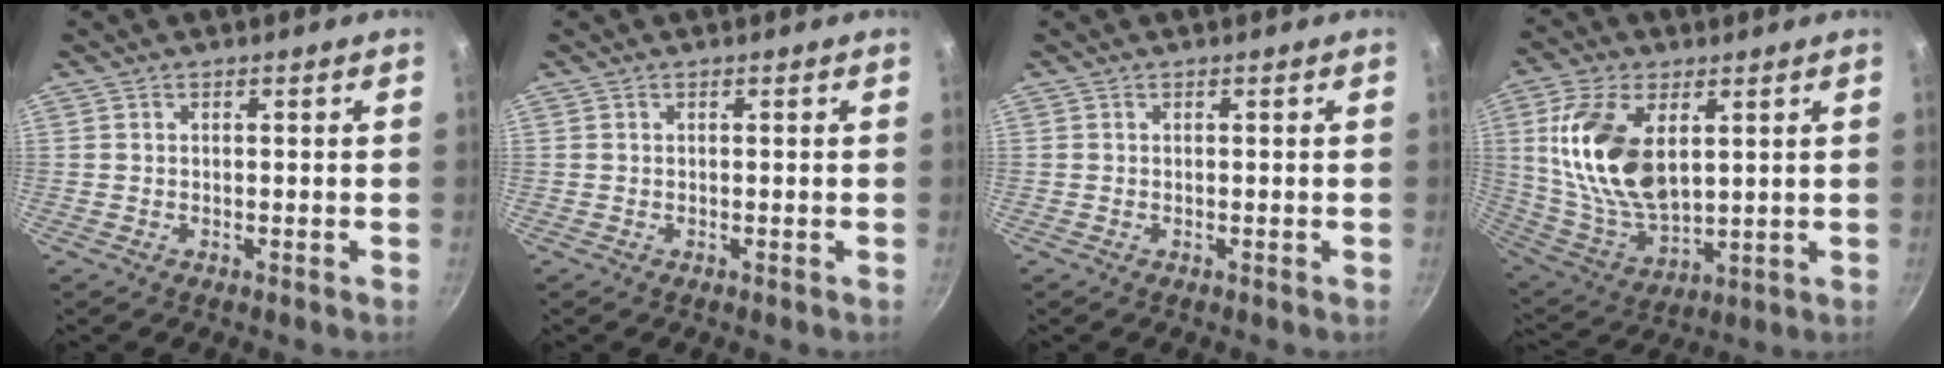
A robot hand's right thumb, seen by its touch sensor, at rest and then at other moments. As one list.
[{"total": 0.0}, {"total": 0.0}, {"total": 18.3, "force": [4.6, 10.2, 14.5], "torque": [-0.271, -0.022, 0.101]}]